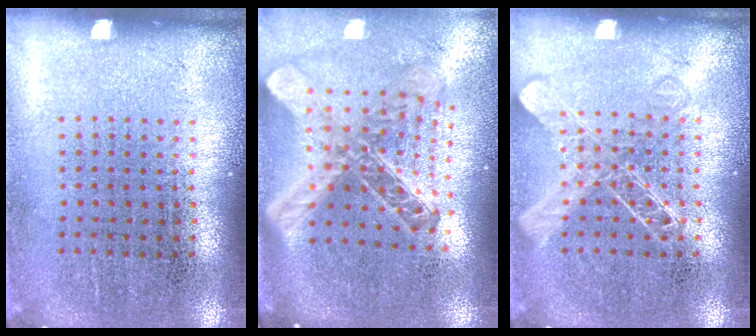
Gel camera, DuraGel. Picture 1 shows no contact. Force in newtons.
{"total": 2.7, "press": 2.0, "slide": 1.9}
{"total": 2.0, "press": 1.9, "slide": 0.3}